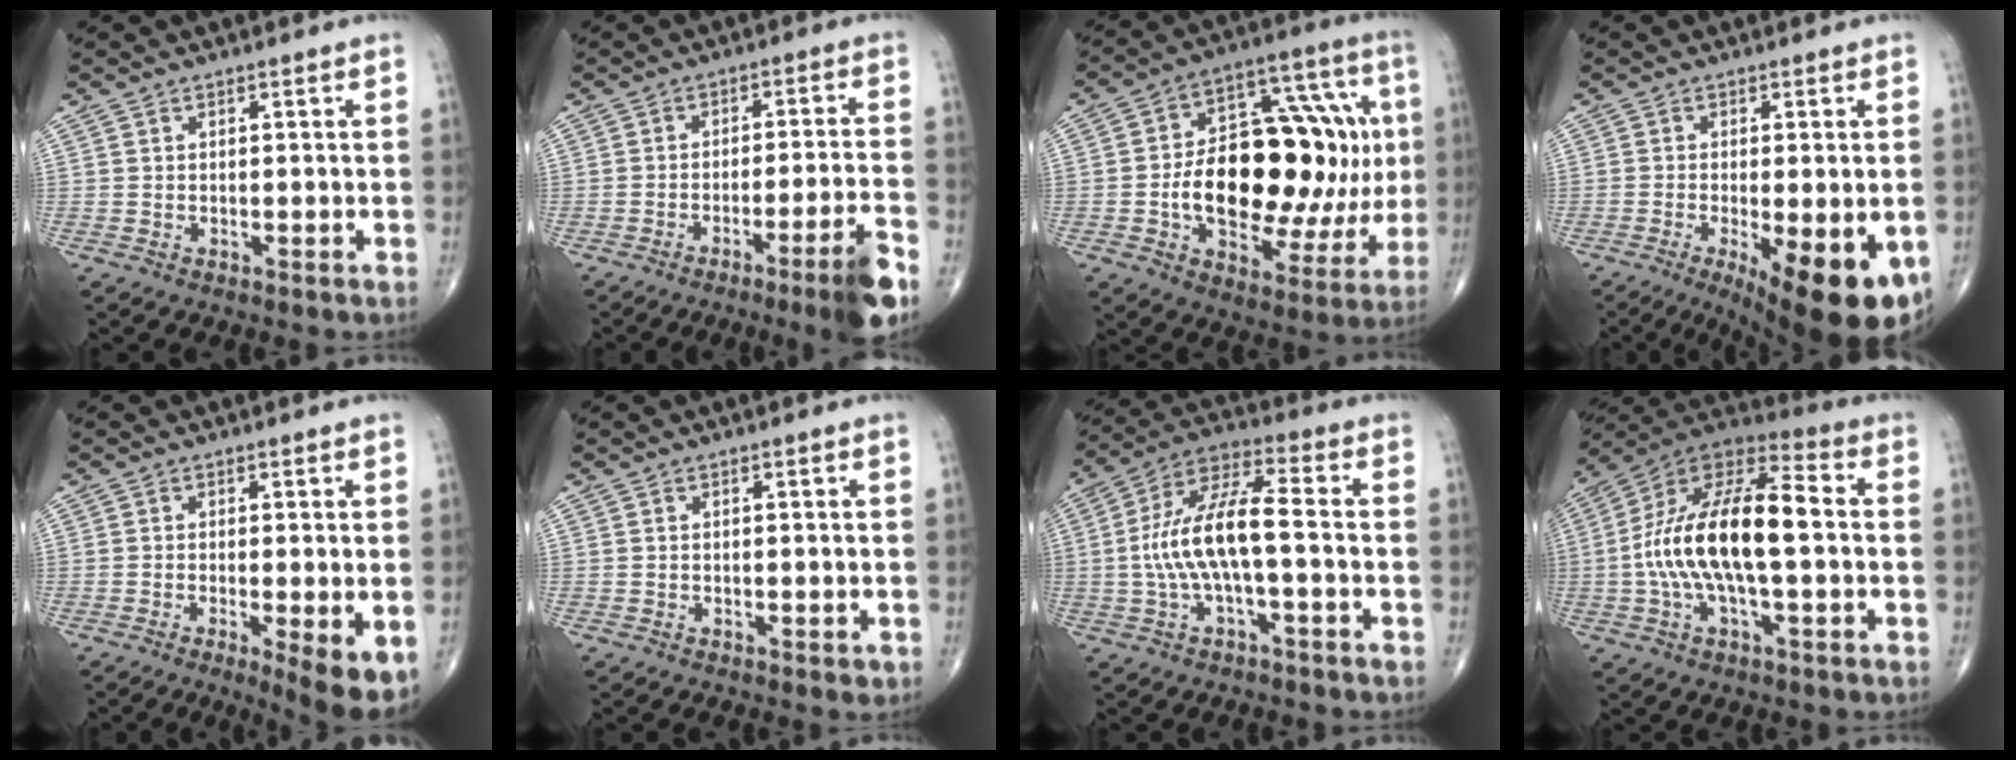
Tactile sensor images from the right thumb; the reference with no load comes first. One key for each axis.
{"total": 8.9, "fx": -5.4, "fy": 0.1, "fz": 7.1, "tx": -0.107, "ty": 0.019, "tz": -0.080}
{"total": 29.1, "fx": 0.3, "fy": 15.6, "fz": 24.6, "tx": -0.340, "ty": 0.032, "tz": 0.017}
{"total": 16.0, "fx": -6.1, "fy": 5.1, "fz": 13.8, "tx": -0.160, "ty": -0.020, "tz": -0.078}
{"total": 7.3, "fx": -2.4, "fy": 1.3, "fz": 6.8, "tx": -0.097, "ty": -0.021, "tz": -0.039}
{"total": 0.7, "fx": -0.2, "fy": 0.4, "fz": 0.6, "tx": -0.008, "ty": -0.003, "tz": -0.002}
{"total": 13.0, "fx": -1.5, "fy": 4.2, "fz": 12.2, "tx": -0.254, "ty": 0.046, "tz": -0.032}
{"total": 20.6, "fx": -1.0, "fy": 8.3, "fz": 18.8, "tx": -0.351, "ty": 0.041, "tz": -0.027}